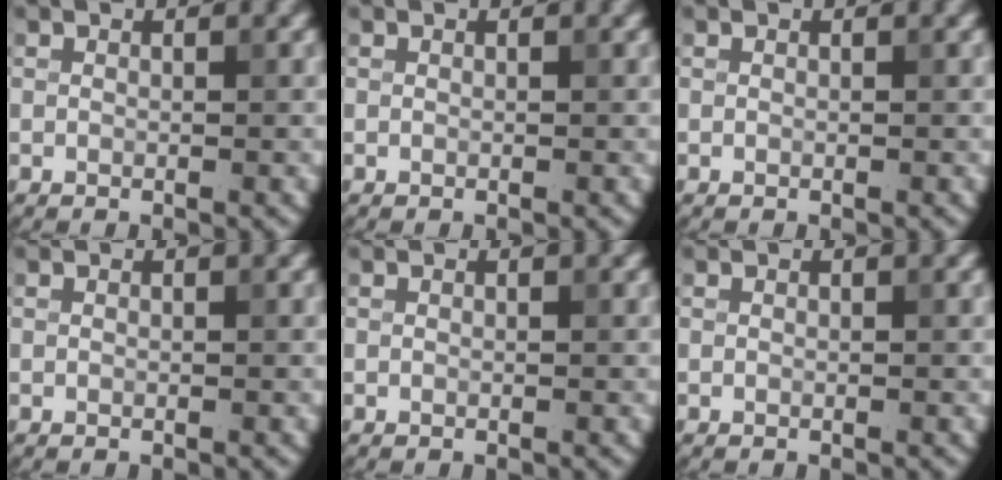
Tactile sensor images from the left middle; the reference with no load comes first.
{"total": 0.0}
{"total": 0.0}
{"total": 0.0}
{"total": 0.0}
{"total": 0.0}